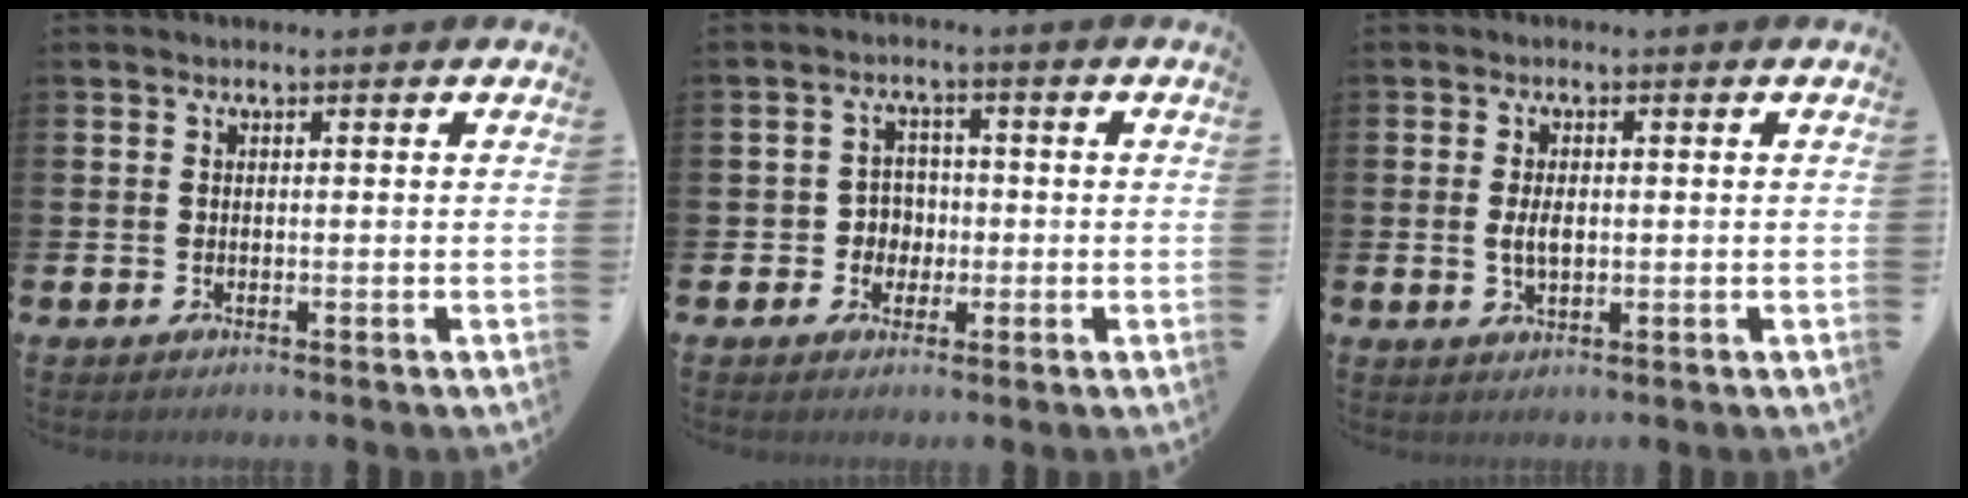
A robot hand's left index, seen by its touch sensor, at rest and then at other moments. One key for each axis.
{"total": 3.3, "fx": -0.6, "fy": 3.1, "fz": 0.8, "tx": -0.021, "ty": 0.005, "tz": -0.018}
{"total": 2.9, "fx": 0.1, "fy": 1.5, "fz": 2.5, "tx": -0.035, "ty": 0.000, "tz": -0.004}